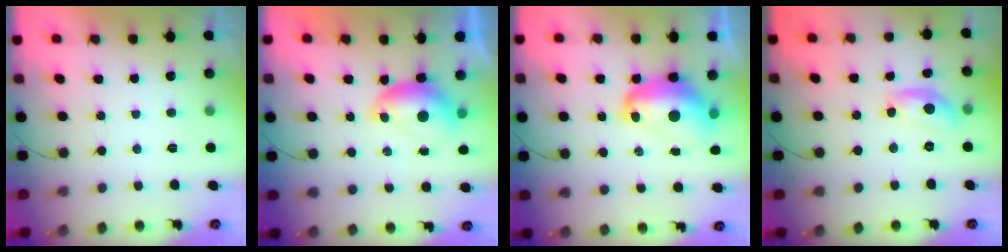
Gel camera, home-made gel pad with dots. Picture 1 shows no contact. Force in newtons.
{"total": 8.2, "press": 8.2, "slide": 0.9}
{"total": 14.1, "press": 14.1, "slide": 1.1}
{"total": 11.1, "press": 11.1, "slide": 0.5}